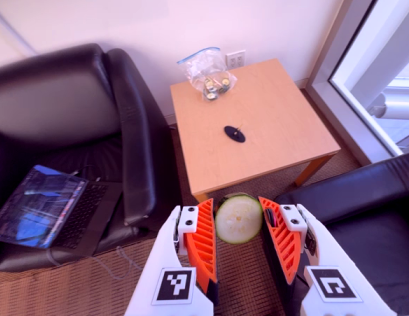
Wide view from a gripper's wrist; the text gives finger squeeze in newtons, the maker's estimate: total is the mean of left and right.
{"total": 10.3, "left": 10.5, "right": 10.2}